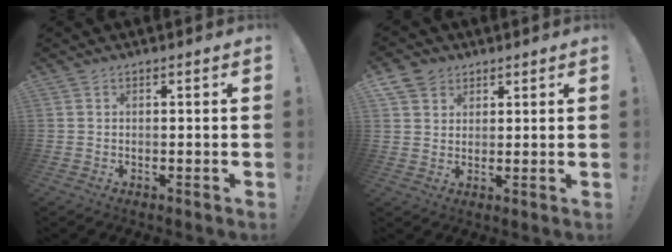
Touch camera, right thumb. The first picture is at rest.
{"total": 6.1, "force": [3.6, 4.7, 1.3], "torque": [-0.023, -0.018, 0.072]}